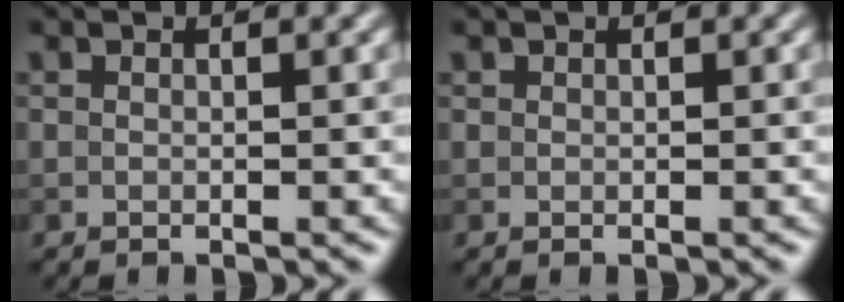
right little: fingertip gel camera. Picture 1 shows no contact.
{"total": 0.0}